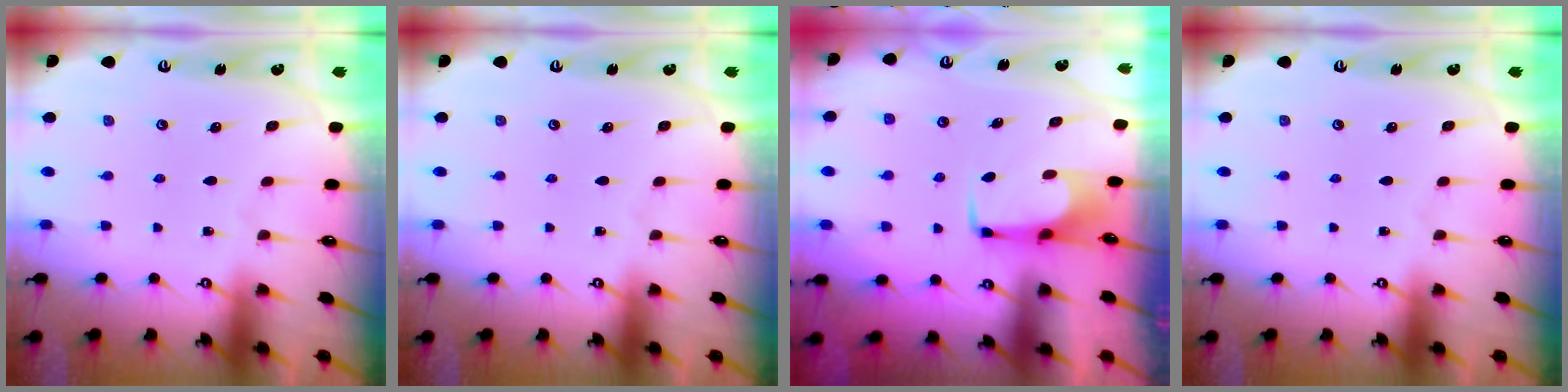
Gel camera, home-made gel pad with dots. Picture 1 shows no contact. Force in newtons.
{"total": 0.0}
{"total": 1.7, "press": 1.6, "slide": 0.6}
{"total": 0.0}